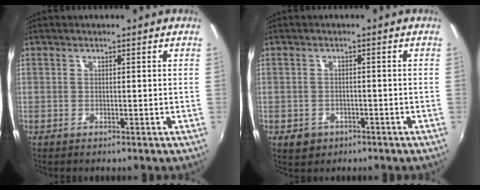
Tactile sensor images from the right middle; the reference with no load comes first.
{"total": 3.8, "force": [-1.9, 3.0, 1.3], "torque": [-0.034, -0.004, -0.026]}